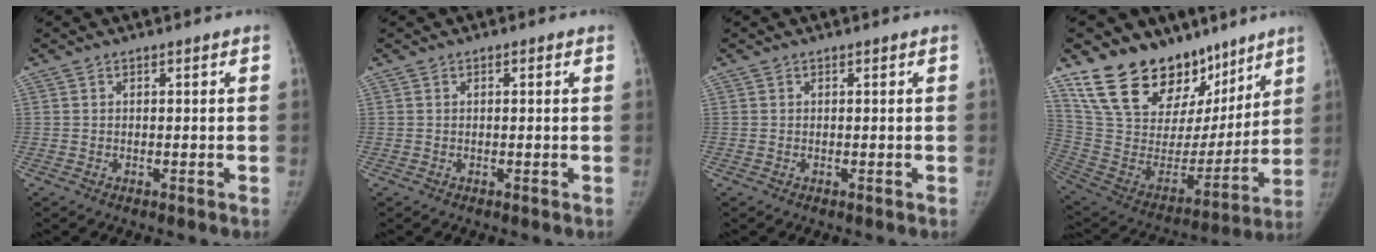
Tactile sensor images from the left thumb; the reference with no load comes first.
{"total": 0.0}
{"total": 0.0}
{"total": 26.9, "force": [19.2, 14.7, 11.9], "torque": [-0.154, -0.072, 0.336]}